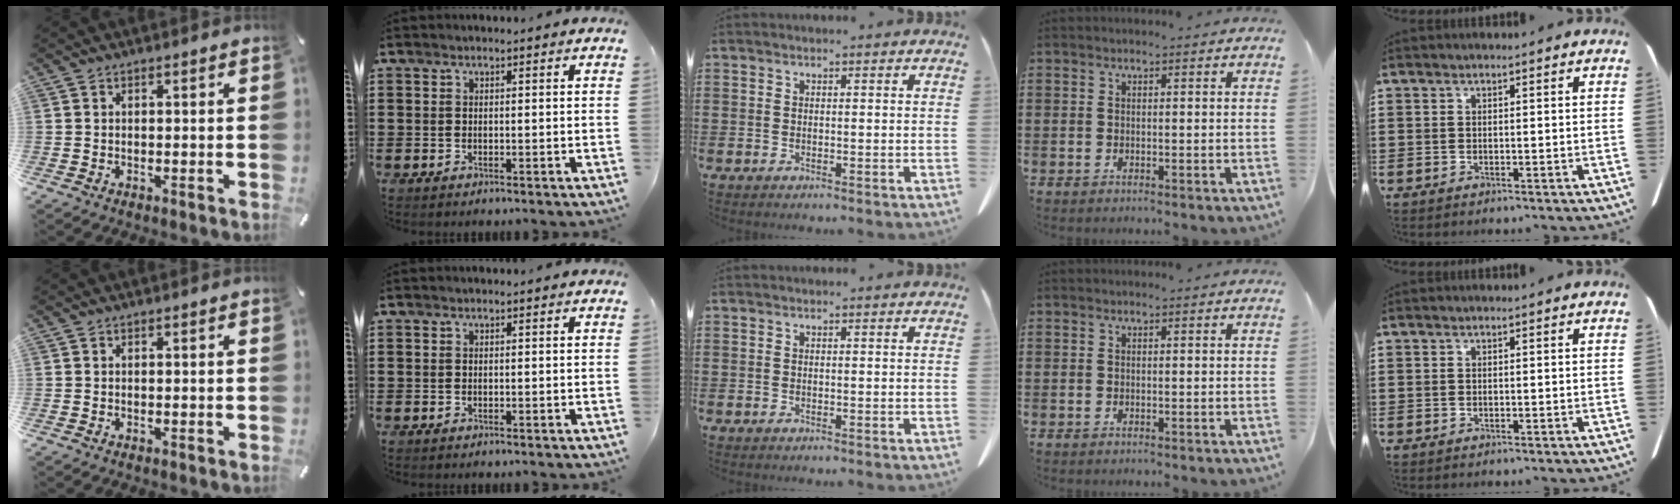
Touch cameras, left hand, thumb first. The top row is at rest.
{}